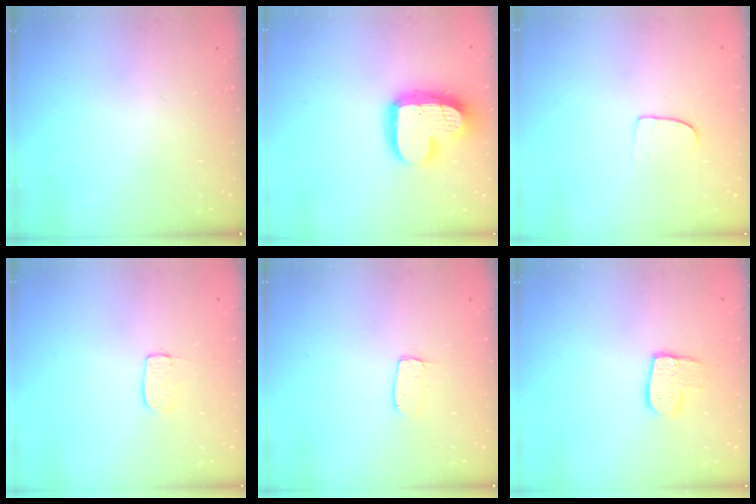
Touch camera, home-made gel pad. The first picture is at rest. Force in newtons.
{"total": 17.1, "press": 17.0, "slide": 1.6}
{"total": 6.4, "press": 6.3, "slide": 0.4}
{"total": 5.0, "press": 5.0, "slide": 0.3}
{"total": 3.7, "press": 3.7, "slide": 0.3}
{"total": 8.9, "press": 8.8, "slide": 0.5}